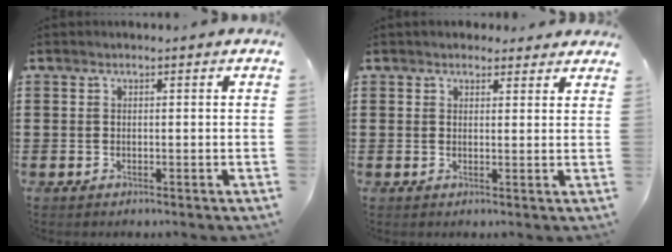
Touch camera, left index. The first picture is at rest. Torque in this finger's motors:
{"motor_torque": [1.53, -0.61, 0.12, 0.05]}